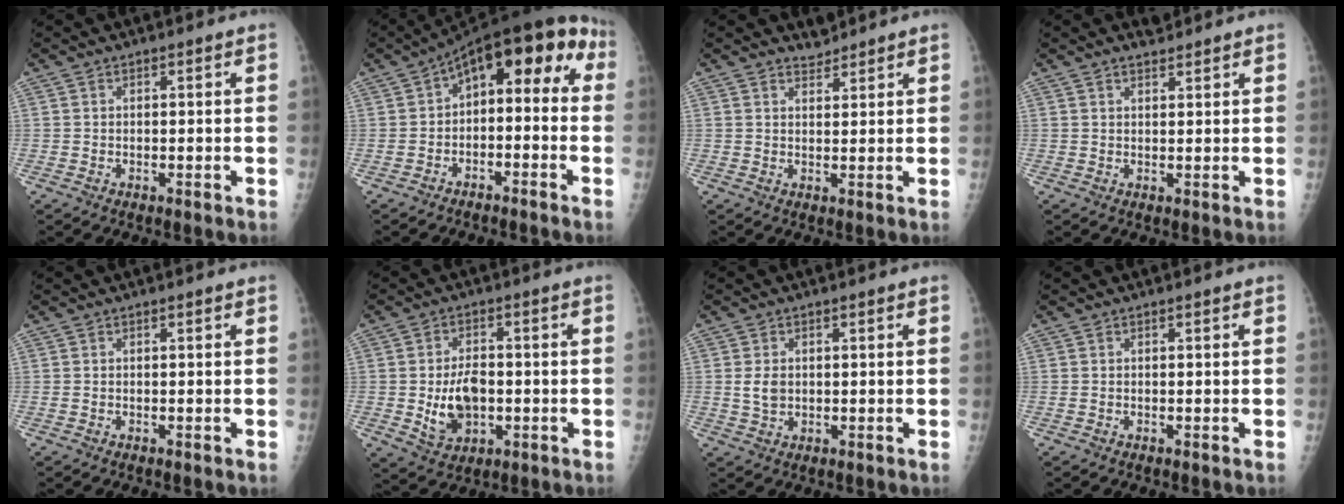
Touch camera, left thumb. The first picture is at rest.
{"total": 12.0, "force": [-0.3, 6.9, 9.8], "torque": [-0.091, 0.060, -0.016]}
{"total": 1.9, "force": [1.8, 0.6, -0.4], "torque": [0.020, -0.017, 0.028]}
{"total": 1.8, "force": [1.7, 0.6, 0.4], "torque": [0.002, -0.013, 0.026]}
{"total": 0.0}
{"total": 8.3, "force": [-1.3, 5.6, 5.9], "torque": [-0.084, 0.001, -0.014]}
{"total": 3.1, "force": [0.3, 2.3, 2.1], "torque": [-0.031, -0.003, 0.010]}
{"total": 0.0}